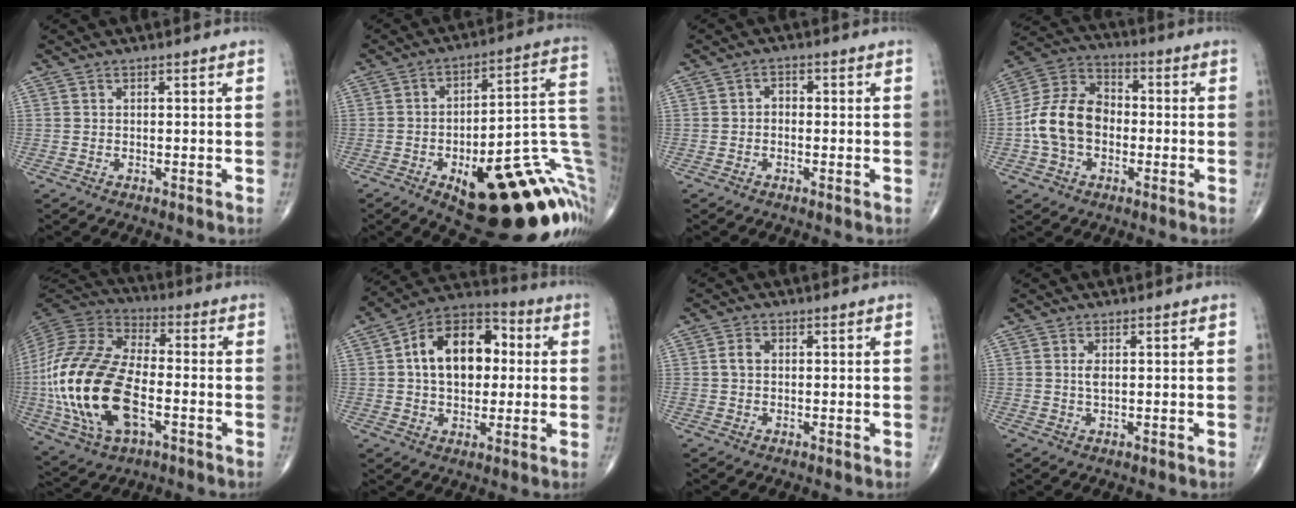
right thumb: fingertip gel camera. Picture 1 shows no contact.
{"total": 29.9, "force": [-8.8, 11.0, 26.4], "torque": [-0.245, 0.049, -0.108]}
{"total": 2.0, "force": [-0.4, 1.5, 1.2], "torque": [-0.007, 0.010, -0.014]}
{"total": 13.0, "force": [-1.9, 9.6, 8.6], "torque": [-0.149, 0.039, -0.046]}
{"total": 25.6, "force": [-5.1, 13.6, 21.1], "torque": [-0.456, 0.005, -0.088]}
{"total": 16.7, "force": [2.2, 10.8, 12.5], "torque": [-0.167, 0.025, 0.025]}
{"total": 2.4, "force": [0.1, 1.8, 1.5], "torque": [-0.028, 0.005, 0.001]}
{"total": 1.7, "force": [0.3, 0.8, 1.5], "torque": [-0.031, -0.002, 0.006]}